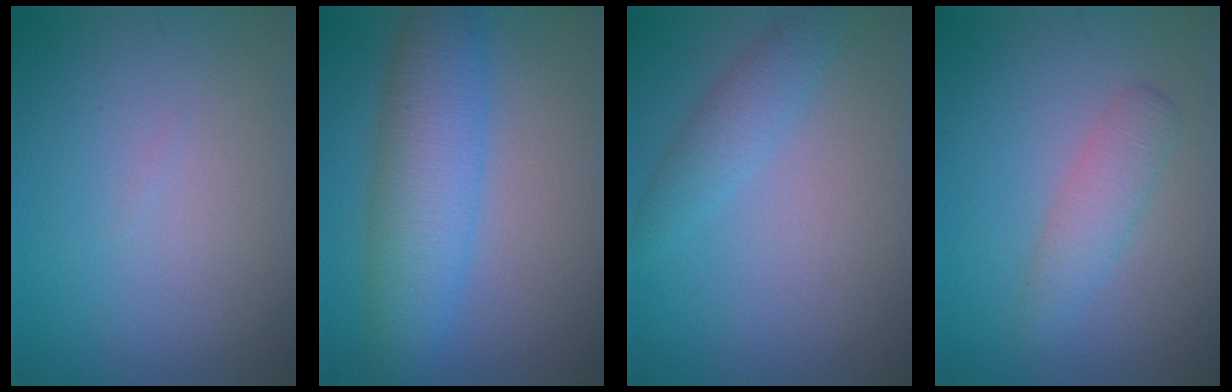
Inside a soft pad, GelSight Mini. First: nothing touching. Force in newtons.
{"total": 6.6, "press": 6.6, "slide": 0.0}
{"total": 2.3, "press": 2.3, "slide": 0.2}
{"total": 2.4, "press": 2.4, "slide": 0.1}